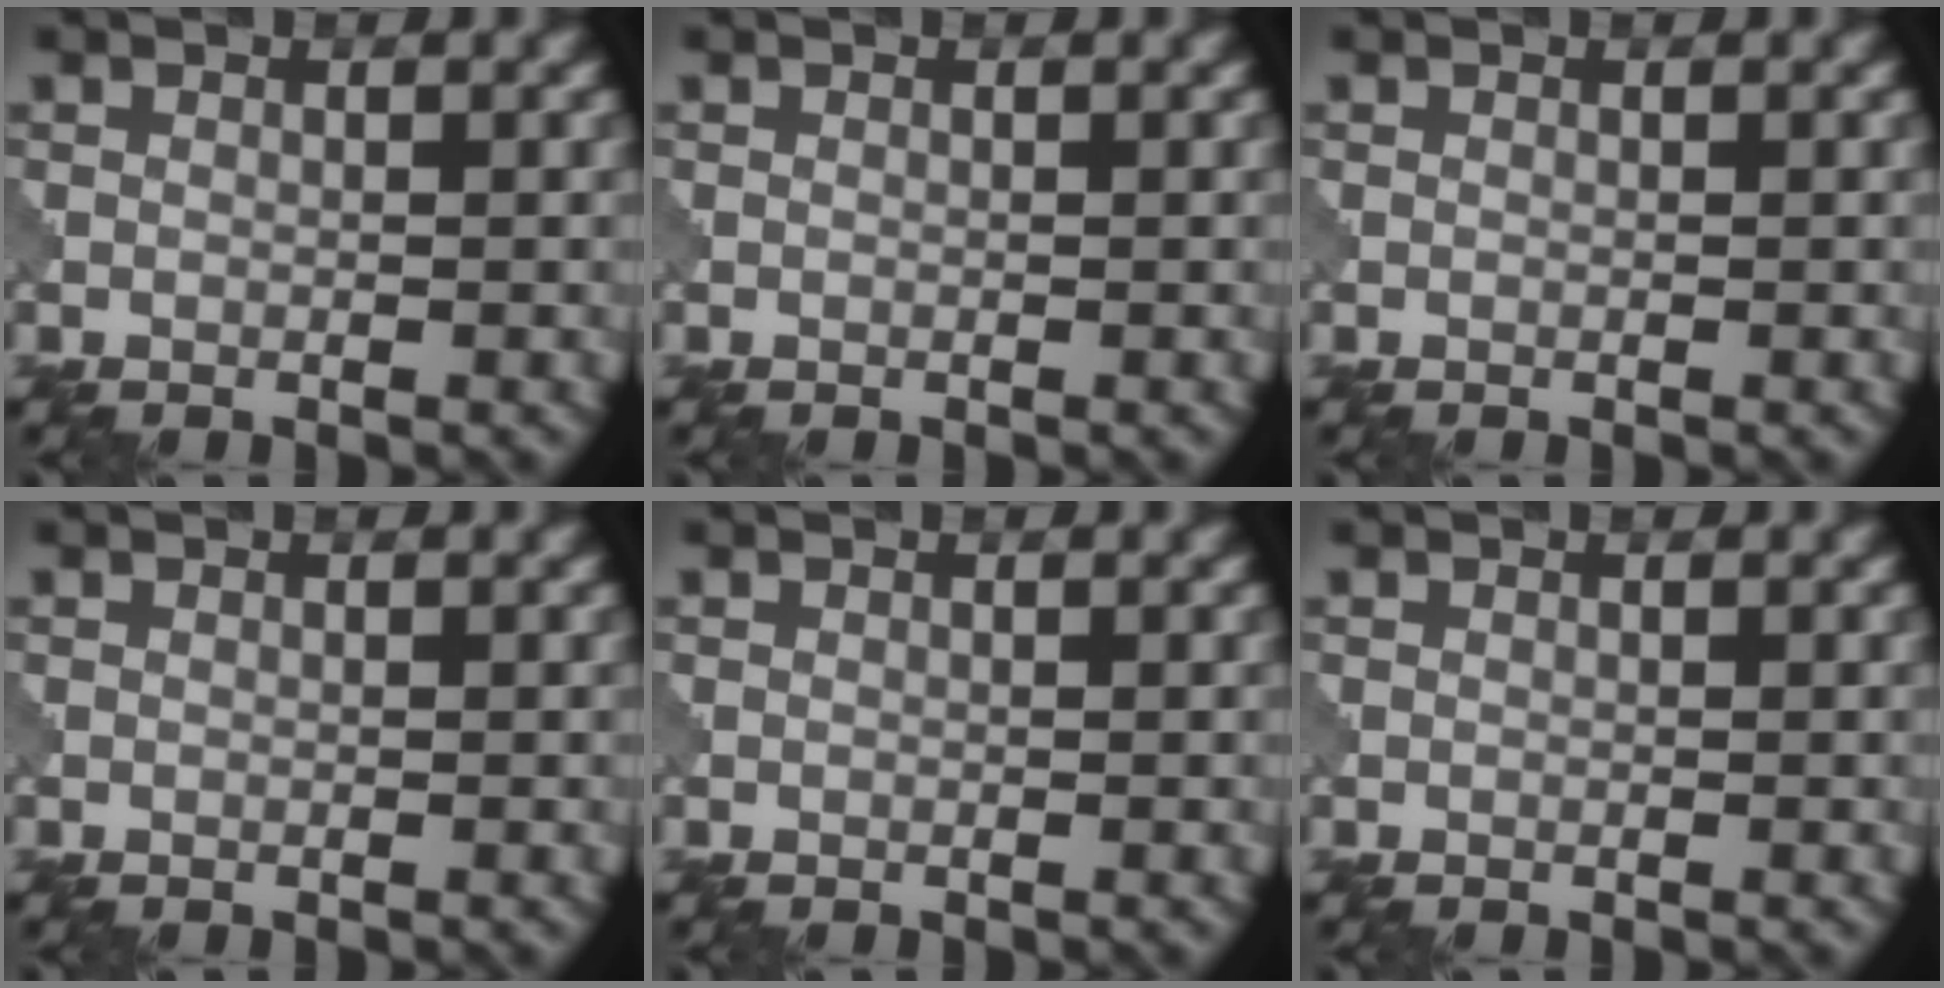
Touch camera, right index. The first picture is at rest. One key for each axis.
{"total": 0.0}
{"total": 0.0}
{"total": 0.0}
{"total": 0.0}
{"total": 0.0}